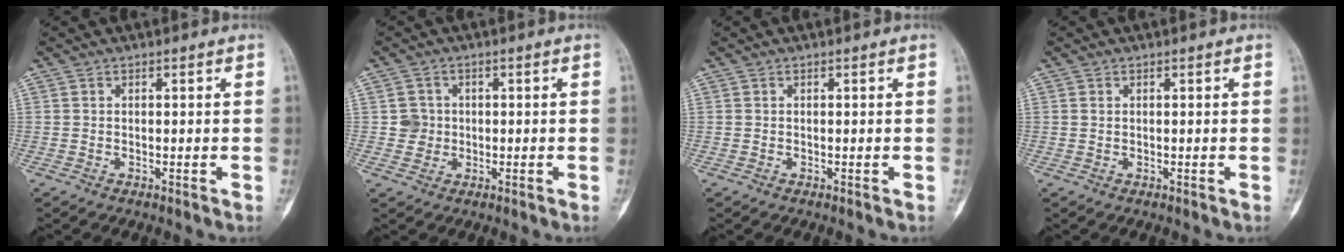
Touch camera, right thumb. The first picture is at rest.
{"total": 2.7, "force": [-0.1, 2.6, 0.3], "torque": [0.017, 0.008, -0.005]}
{"total": 0.0}
{"total": 0.0}